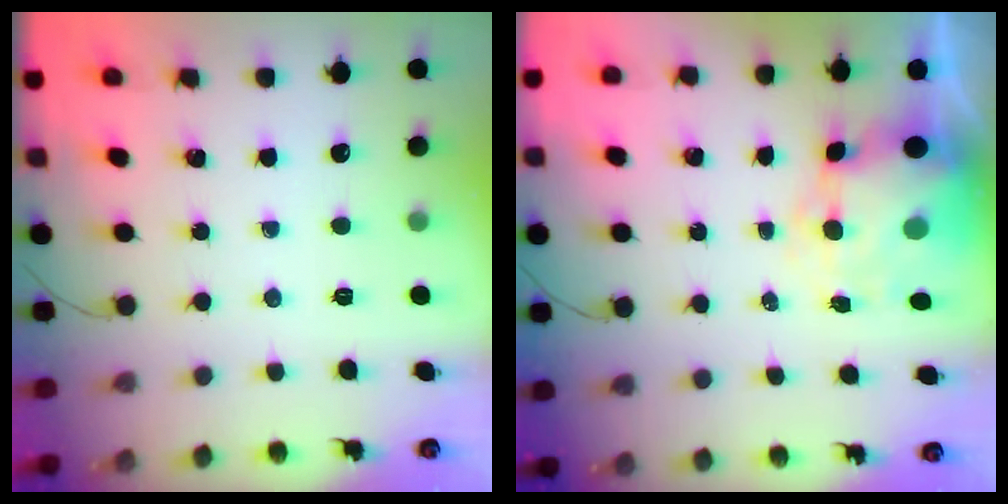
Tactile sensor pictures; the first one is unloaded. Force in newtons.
{"total": 8.8, "press": 8.5, "slide": 2.0}